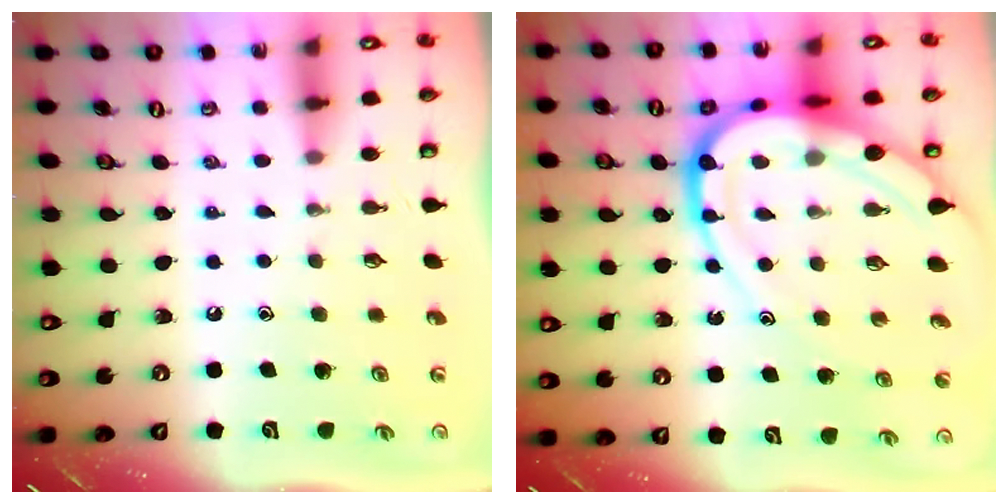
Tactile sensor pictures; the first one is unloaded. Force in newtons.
{"total": 18.2, "press": 18.2, "slide": 1.8}